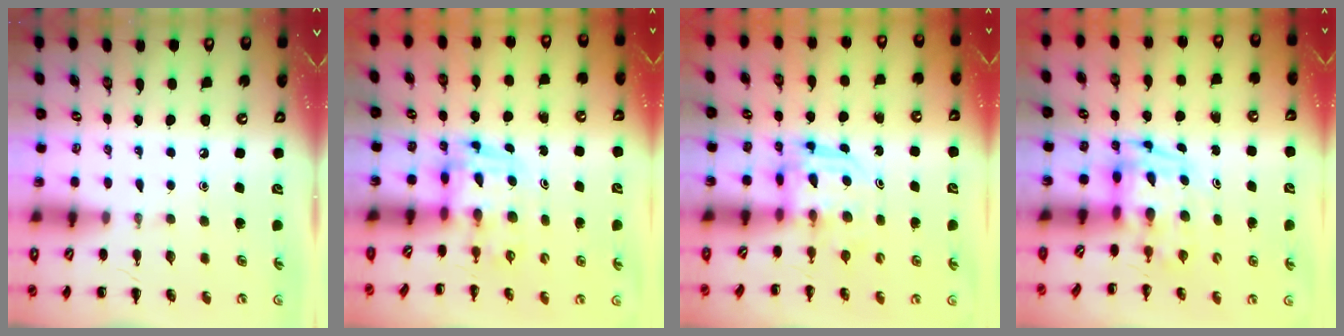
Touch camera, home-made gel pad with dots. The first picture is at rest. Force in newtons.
{"total": 3.4, "press": 3.4, "slide": 0.6}
{"total": 3.0, "press": 3.0, "slide": 0.2}
{"total": 3.4, "press": 3.3, "slide": 0.7}